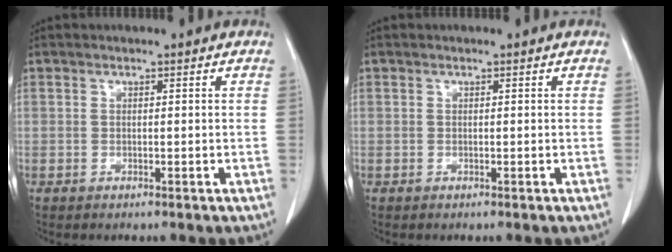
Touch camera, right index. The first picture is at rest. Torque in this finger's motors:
{"motor_torque": [0.00, 0.00, 0.01, 0.00]}